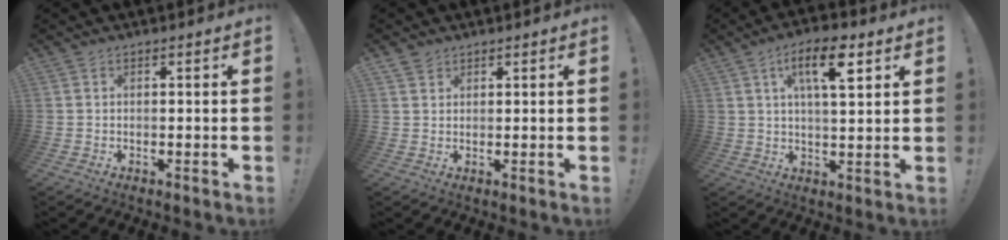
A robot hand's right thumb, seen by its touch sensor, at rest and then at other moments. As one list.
[{"total": 2.2, "force": [1.9, 1.2, 0.2], "torque": [0.010, -0.014, 0.034]}, {"total": 11.9, "force": [4.8, 4.1, 10.1], "torque": [-0.160, -0.004, 0.078]}]